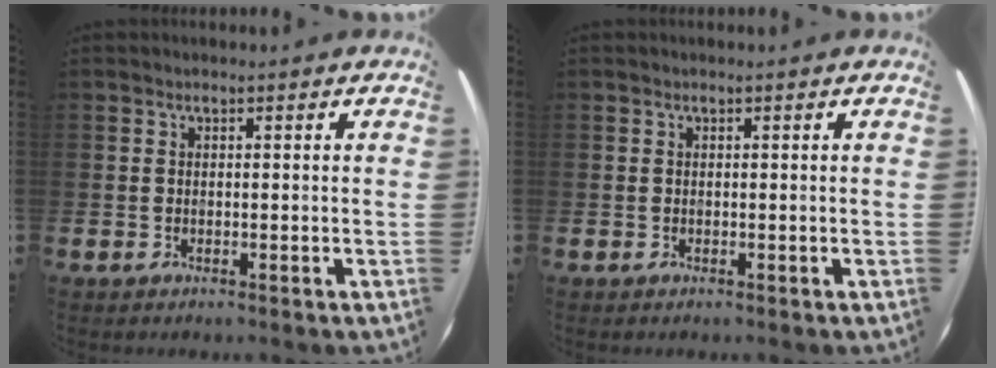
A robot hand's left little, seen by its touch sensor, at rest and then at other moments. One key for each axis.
{"total": 0.0}